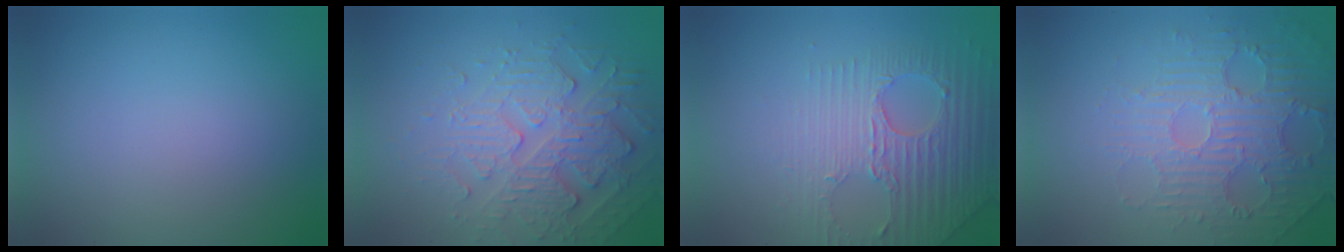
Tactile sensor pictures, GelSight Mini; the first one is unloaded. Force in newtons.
{"total": 4.8, "press": 4.2, "slide": 2.4}
{"total": 4.0, "press": 3.8, "slide": 1.1}
{"total": 5.0, "press": 3.7, "slide": 3.3}